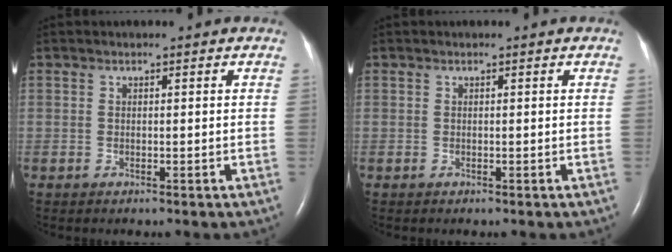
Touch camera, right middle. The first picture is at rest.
{"total": 0.0}